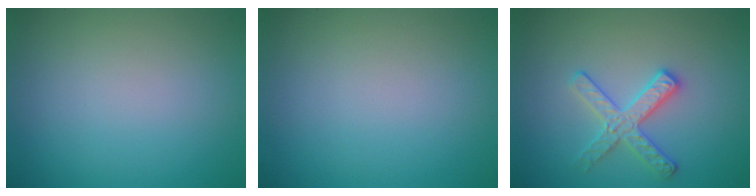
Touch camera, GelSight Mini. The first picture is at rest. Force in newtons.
{"total": 0.0}
{"total": 2.8, "press": 2.8, "slide": 0.3}